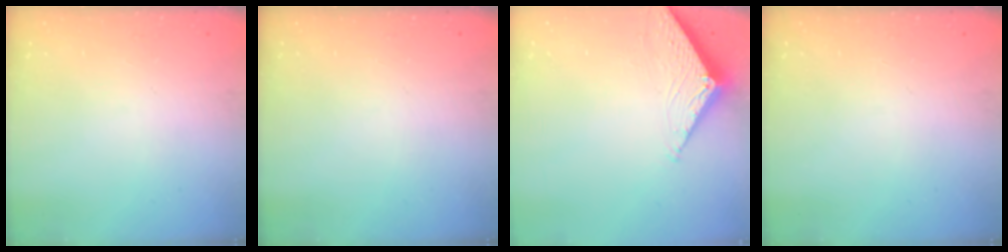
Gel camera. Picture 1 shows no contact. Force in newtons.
{"total": 0.0}
{"total": 2.8, "press": 2.8, "slide": 0.3}
{"total": 0.0}